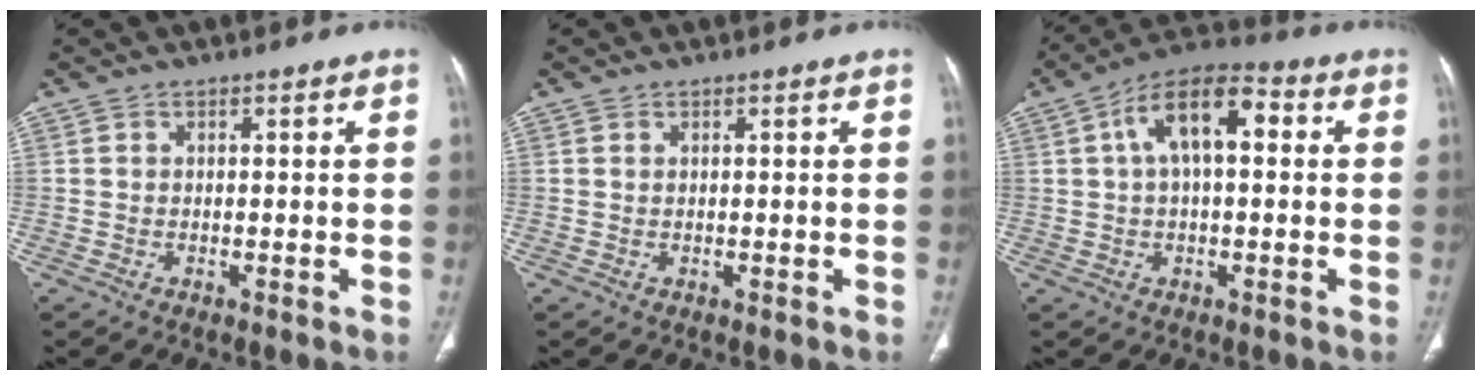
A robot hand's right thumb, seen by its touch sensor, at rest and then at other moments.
{"total": 0.0}
{"total": 12.0, "force": [2.6, 6.0, 10.1], "torque": [-0.167, 0.034, 0.033]}